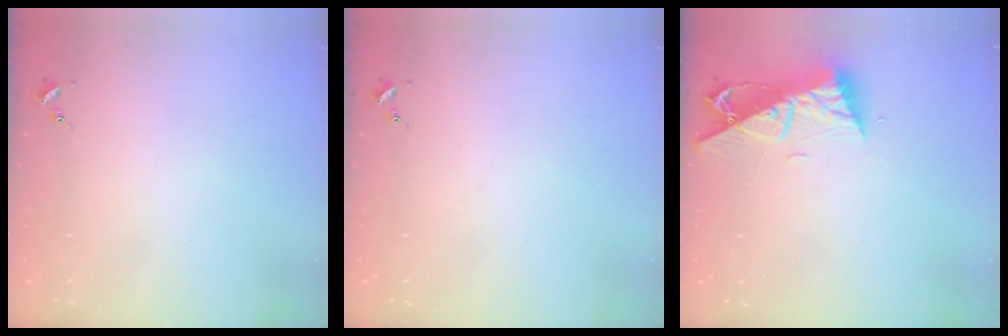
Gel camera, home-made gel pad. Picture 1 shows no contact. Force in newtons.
{"total": 0.0}
{"total": 9.4, "press": 9.3, "slide": 1.3}